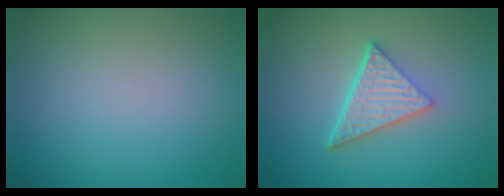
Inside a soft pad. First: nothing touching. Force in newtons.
{"total": 4.9, "press": 3.5, "slide": 3.4}